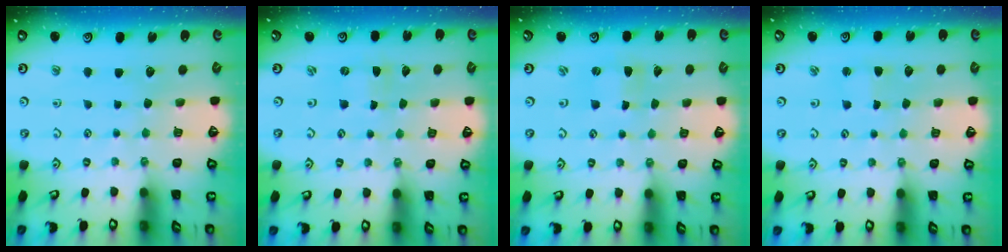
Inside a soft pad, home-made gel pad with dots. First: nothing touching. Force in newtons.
{"total": 0.0}
{"total": 0.7, "press": 0.7, "slide": 0.3}
{"total": 1.8, "press": 1.7, "slide": 0.3}